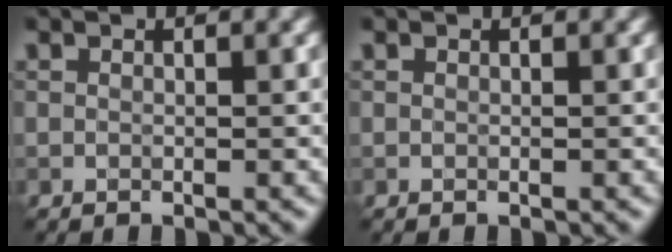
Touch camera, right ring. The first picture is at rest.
{"total": 0.0}